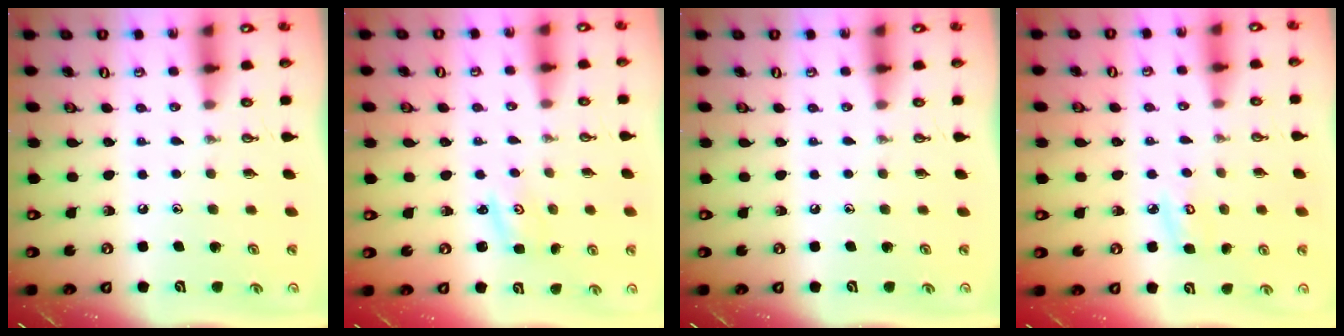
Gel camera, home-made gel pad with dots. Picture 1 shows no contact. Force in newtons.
{"total": 1.3, "press": 1.3, "slide": 0.2}
{"total": 0.0}
{"total": 5.0, "press": 4.9, "slide": 0.5}